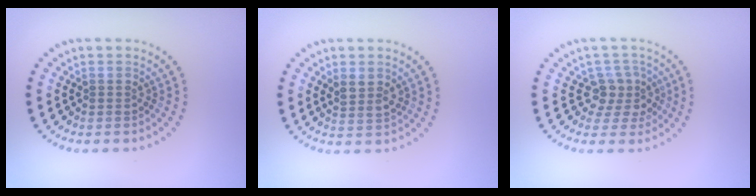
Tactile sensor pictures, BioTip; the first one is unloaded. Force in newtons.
{"total": 1.8, "press": 1.6, "slide": 0.7}
{"total": 2.9, "press": 2.3, "slide": 1.7}